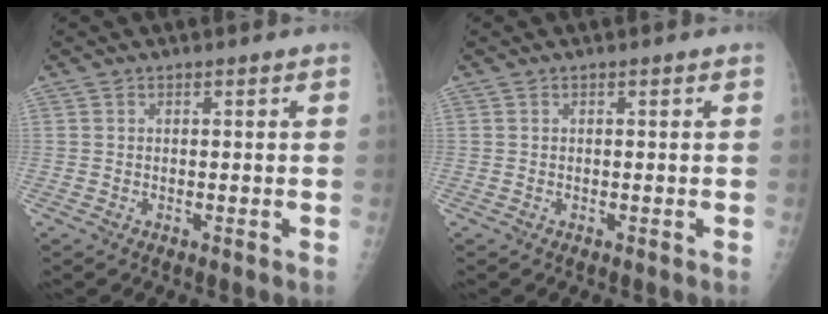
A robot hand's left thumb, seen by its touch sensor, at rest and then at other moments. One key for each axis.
{"total": 0.0}